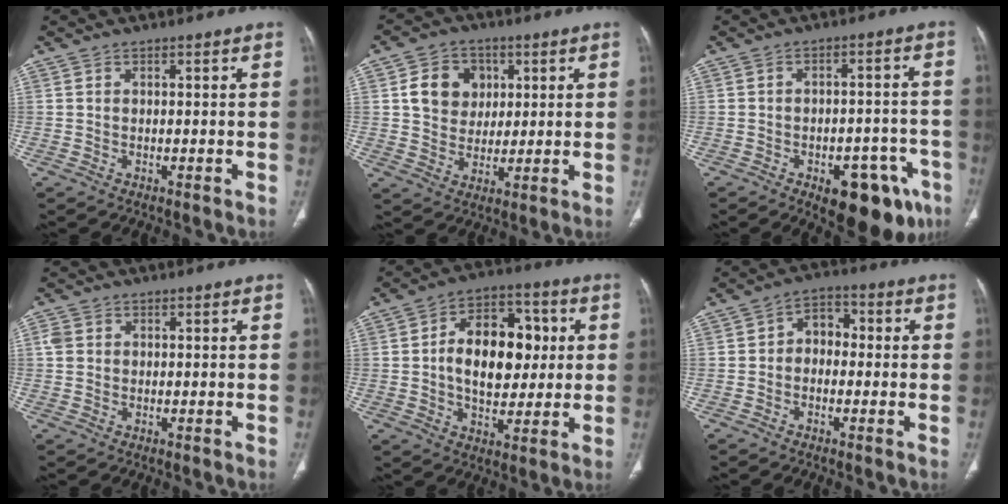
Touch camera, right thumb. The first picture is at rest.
{"total": 9.6, "force": [2.5, 8.1, 4.5], "torque": [-0.037, -0.007, 0.044]}
{"total": 15.3, "force": [-7.9, 7.3, 10.9], "torque": [-0.087, 0.039, -0.092]}
{"total": 2.0, "force": [0.4, 1.7, 1.0], "torque": [-0.021, 0.005, 0.009]}
{"total": 15.7, "force": [1.5, 10.0, 12.0], "torque": [-0.146, 0.020, 0.020]}
{"total": 5.3, "force": [-0.3, 4.0, 3.6], "torque": [-0.033, 0.024, -0.019]}